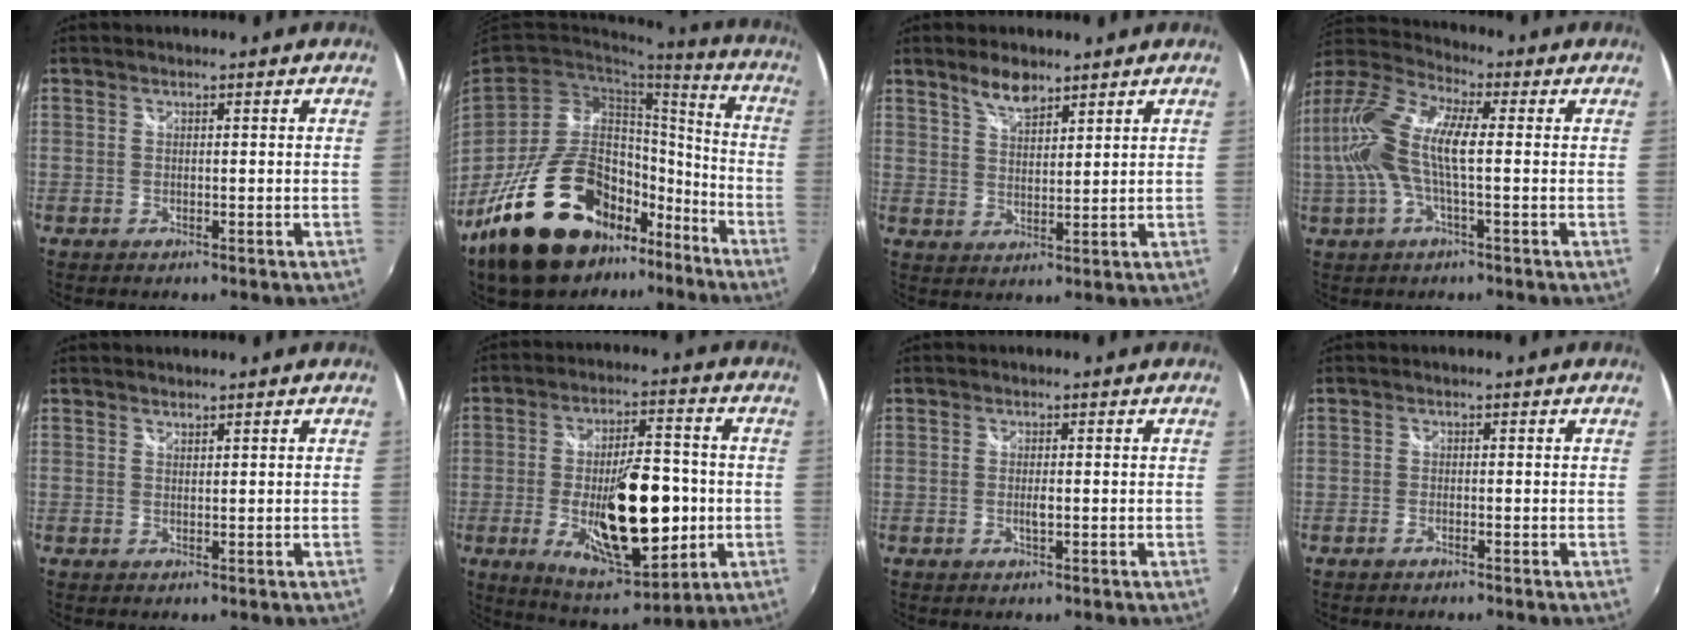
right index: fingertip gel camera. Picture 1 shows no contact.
{"total": 23.7, "force": [-15.8, 12.0, 13.0], "torque": [-0.238, 0.030, -0.234]}
{"total": 4.9, "force": [3.8, 1.7, 2.5], "torque": [-0.041, 0.002, 0.071]}
{"total": 14.8, "force": [0.6, 4.6, 14.0], "torque": [-0.264, 0.007, 0.003]}
{"total": 0.8, "force": [0.8, 0.1, 0.0], "torque": [0.001, 0.000, 0.015]}
{"total": 20.1, "force": [-3.7, 7.7, 18.2], "torque": [-0.307, -0.013, -0.039]}
{"total": 1.3, "force": [-0.2, 0.4, 1.2], "torque": [-0.023, -0.002, -0.004]}
{"total": 0.8, "force": [-0.7, 0.2, 0.3], "torque": [-0.008, -0.003, -0.017]}